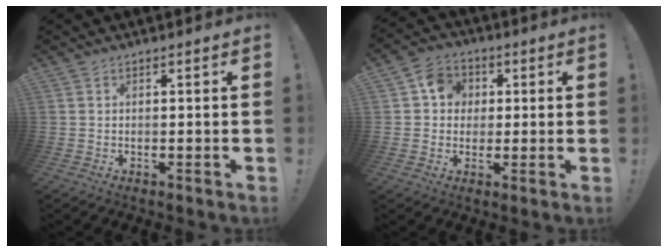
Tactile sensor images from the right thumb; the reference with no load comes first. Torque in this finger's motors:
{"motor_torque": [0.04, 0.04, -0.02, 0.04, 0.04]}